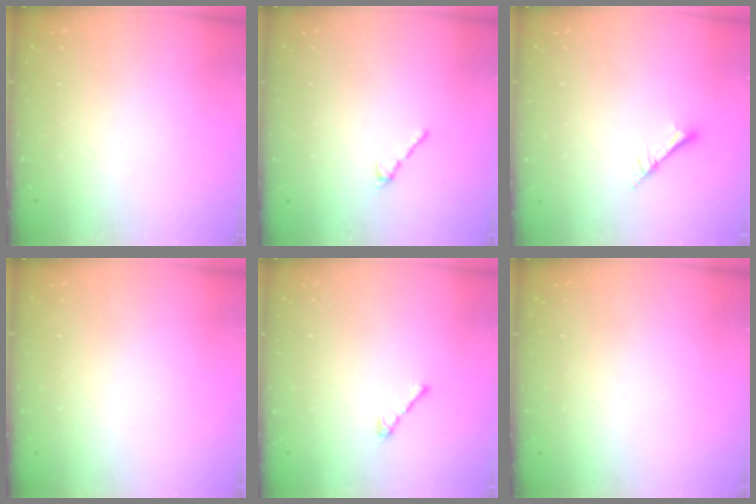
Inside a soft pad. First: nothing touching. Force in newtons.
{"total": 2.2, "press": 2.2, "slide": 0.4}
{"total": 2.5, "press": 2.5, "slide": 0.2}
{"total": 0.0}
{"total": 3.0, "press": 2.9, "slide": 0.8}
{"total": 0.0}